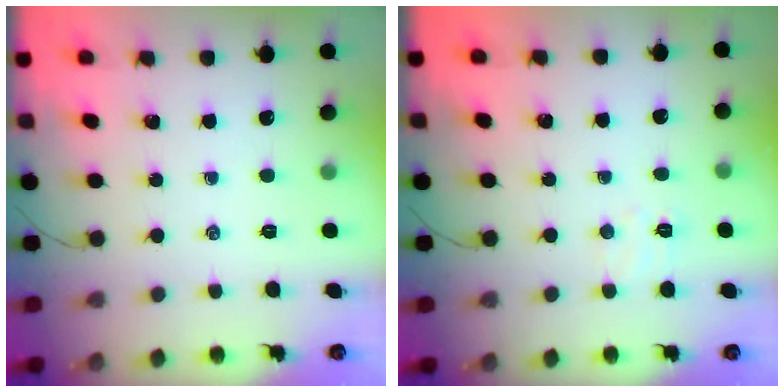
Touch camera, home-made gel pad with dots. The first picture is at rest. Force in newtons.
{"total": 5.0, "press": 4.9, "slide": 1.0}